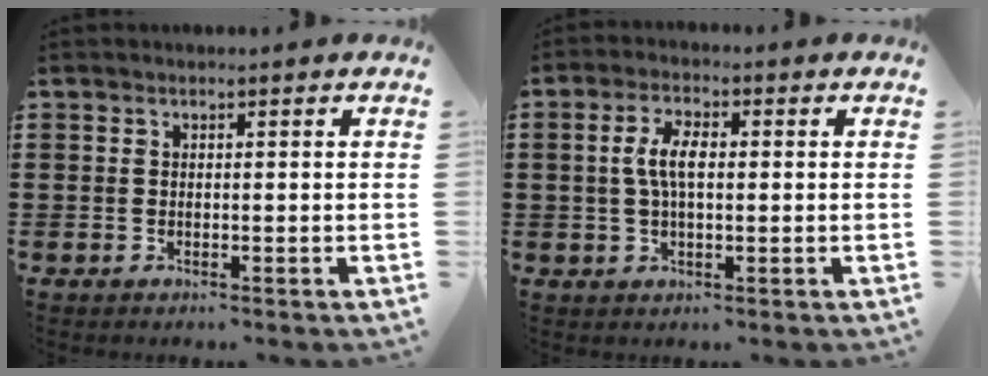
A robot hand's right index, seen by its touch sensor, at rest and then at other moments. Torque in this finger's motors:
{"motor_torque": [0.37, -0.21, 0.27, 0.10]}